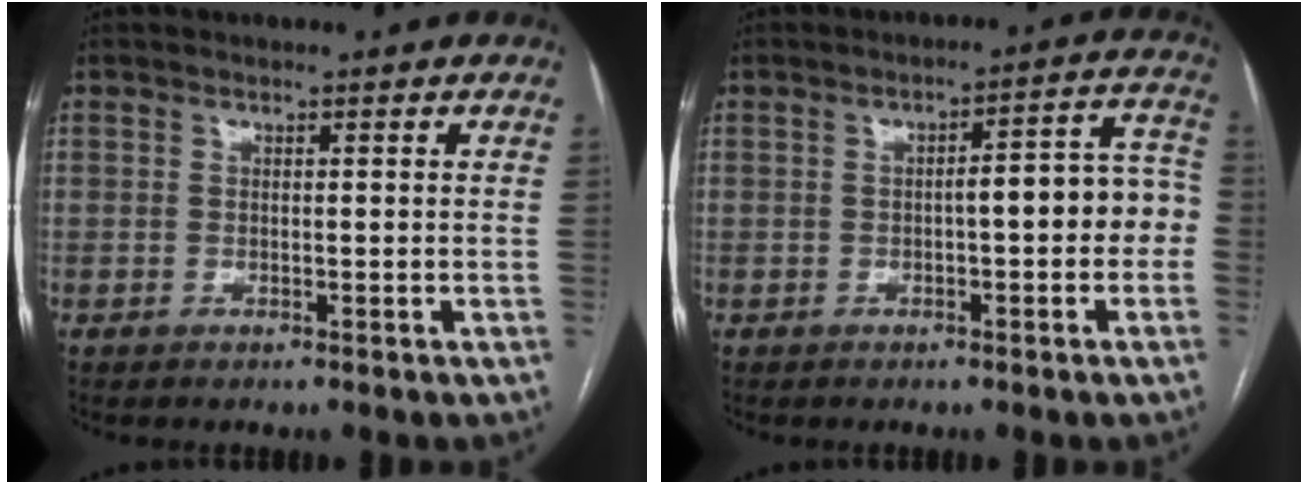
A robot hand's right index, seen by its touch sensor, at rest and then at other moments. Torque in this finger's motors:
{"motor_torque": [0.92, -0.09, 0.48, 0.09]}